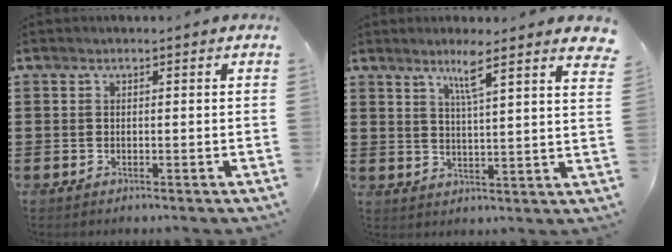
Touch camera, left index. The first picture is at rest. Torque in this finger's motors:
{"motor_torque": [1.47, -0.66, 0.54, 0.14]}